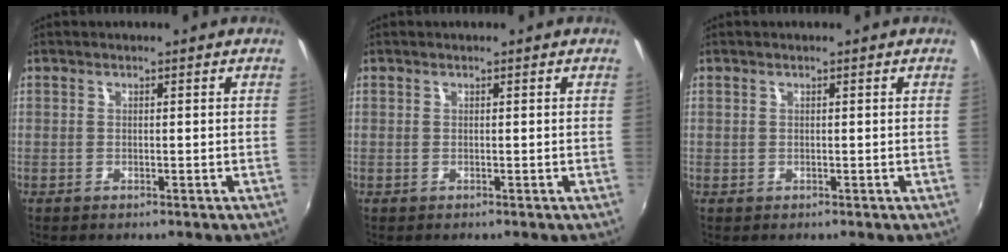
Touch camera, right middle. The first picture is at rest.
{"total": 0.0}
{"total": 0.0}